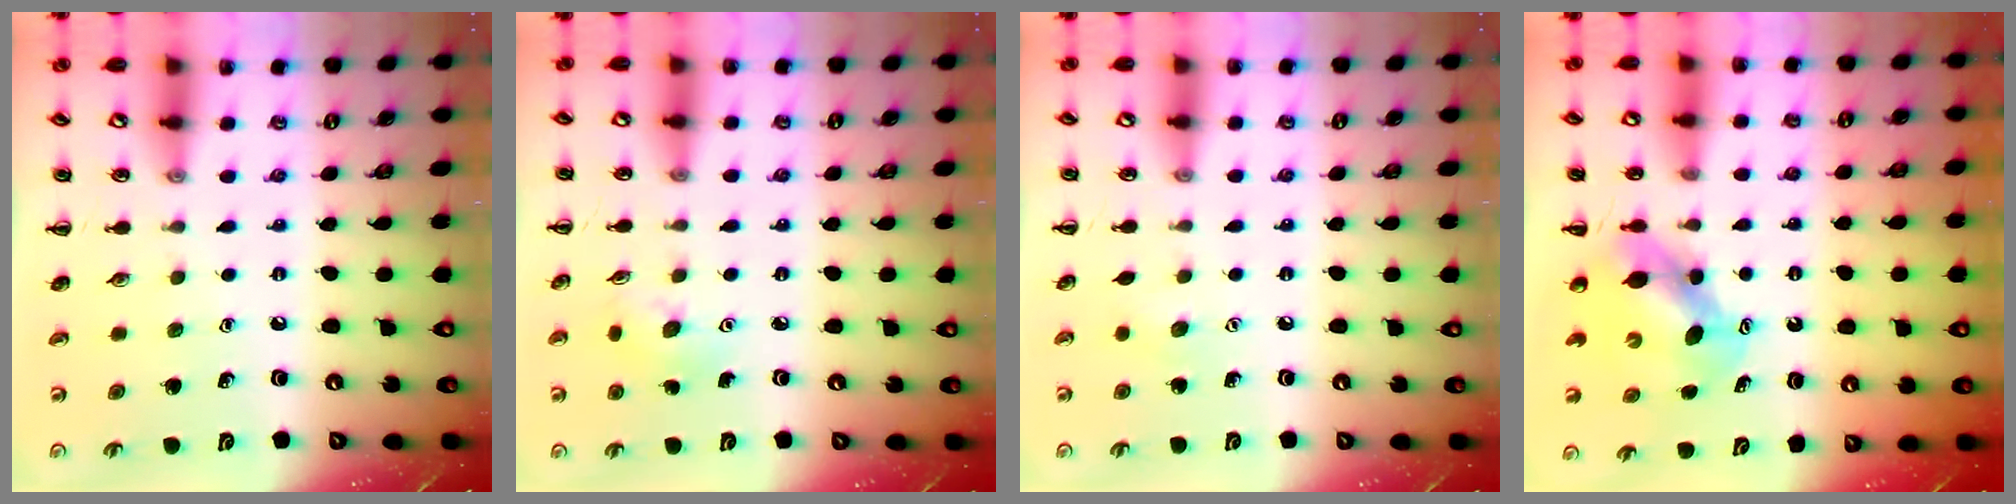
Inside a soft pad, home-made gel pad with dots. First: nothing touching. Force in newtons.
{"total": 3.2, "press": 3.1, "slide": 0.8}
{"total": 3.1, "press": 3.0, "slide": 0.7}
{"total": 7.1, "press": 7.0, "slide": 1.4}